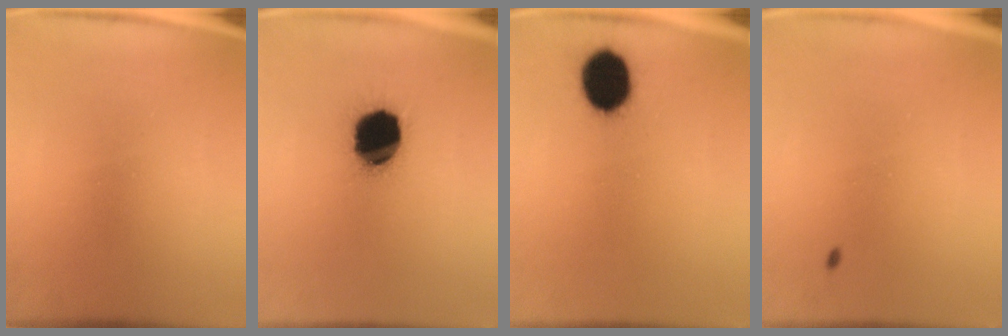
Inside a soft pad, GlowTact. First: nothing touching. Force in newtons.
{"total": 16.7}
{"total": 10.8}
{"total": 0.7}